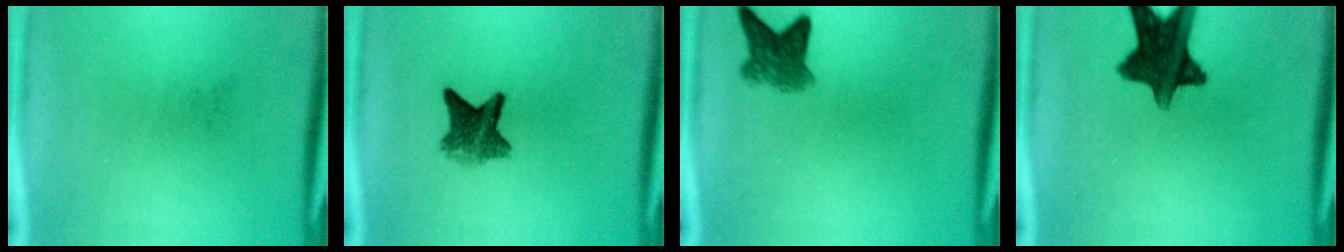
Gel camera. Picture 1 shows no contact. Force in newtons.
{"total": 5.9}
{"total": 4.3}
{"total": 12.3}